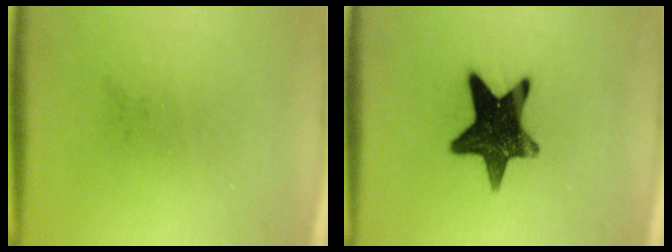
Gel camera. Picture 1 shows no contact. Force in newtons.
{"total": 14.5}